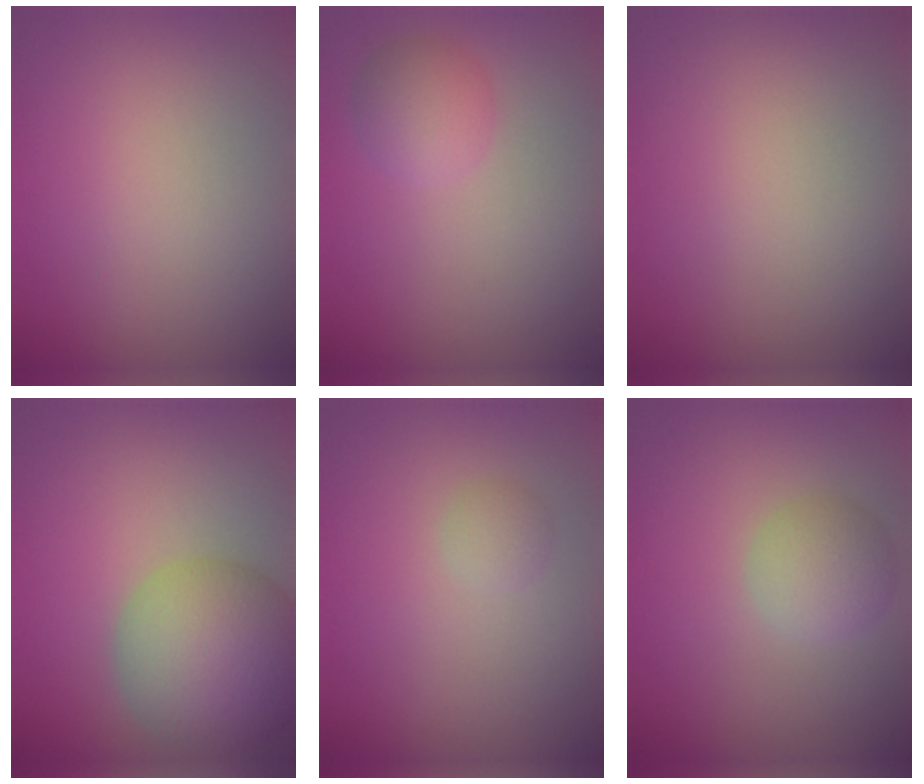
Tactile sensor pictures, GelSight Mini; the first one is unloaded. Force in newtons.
{"total": 2.7, "press": 2.7, "slide": 0.2}
{"total": 0.0}
{"total": 8.7, "press": 8.6, "slide": 0.4}
{"total": 1.1, "press": 1.1, "slide": 0.0}
{"total": 3.0, "press": 3.0, "slide": 0.1}